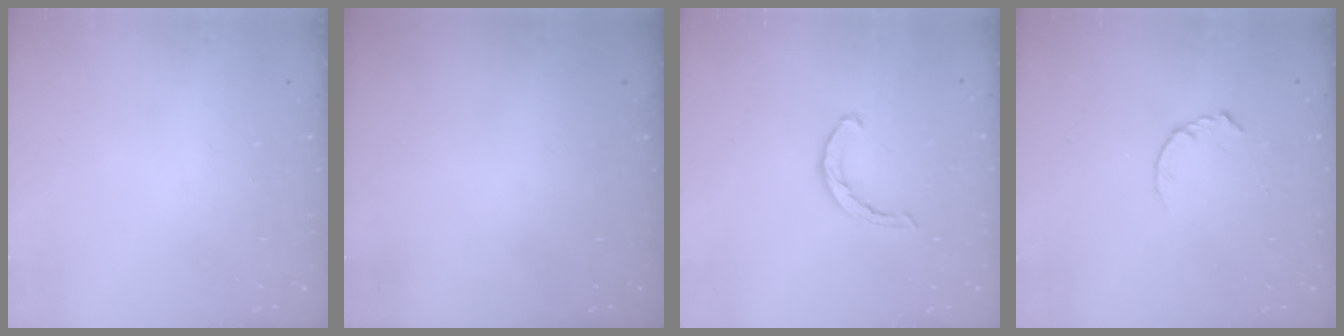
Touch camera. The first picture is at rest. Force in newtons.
{"total": 0.0}
{"total": 2.1, "press": 2.1, "slide": 0.3}
{"total": 2.8, "press": 2.8, "slide": 0.4}